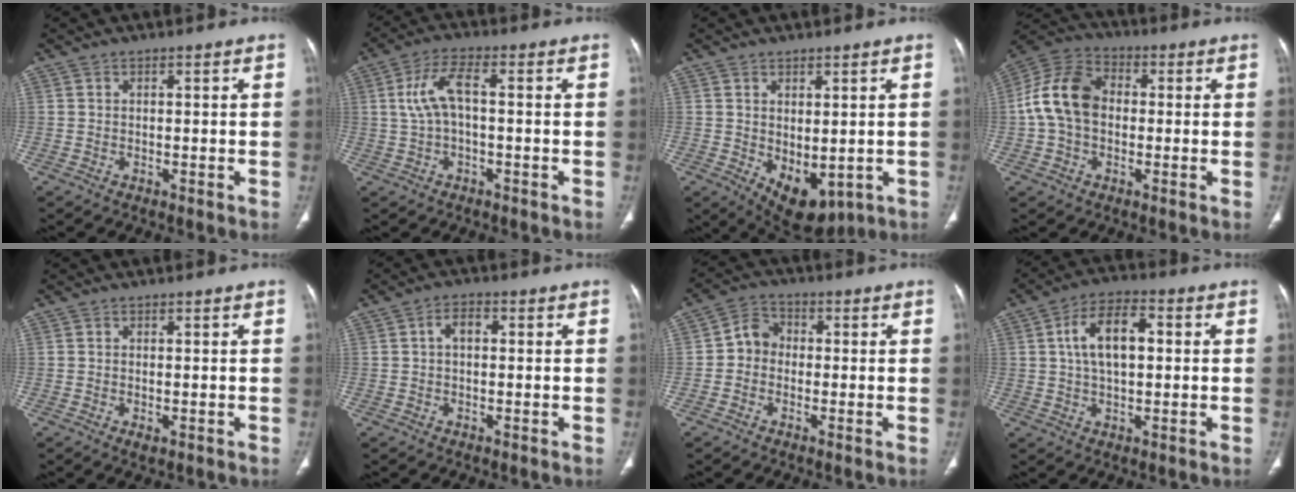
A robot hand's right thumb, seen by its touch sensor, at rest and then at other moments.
{"total": 6.5, "force": [0.4, 2.7, 5.9], "torque": [-0.134, 0.023, 0.004]}
{"total": 8.8, "force": [-1.4, 4.9, 7.1], "torque": [-0.088, -0.011, 0.006]}
{"total": 12.3, "force": [-0.1, 8.9, 8.6], "torque": [-0.158, 0.033, -0.013]}
{"total": 1.4, "force": [-0.5, 0.6, 1.2], "torque": [-0.024, -0.004, -0.007]}
{"total": 3.0, "force": [0.2, 1.9, 2.4], "torque": [-0.034, 0.013, -0.002]}
{"total": 5.1, "force": [-0.7, 4.4, 2.5], "torque": [-0.025, 0.019, -0.027]}
{"total": 9.9, "force": [1.4, 5.2, 8.2], "torque": [-0.141, 0.018, 0.020]}